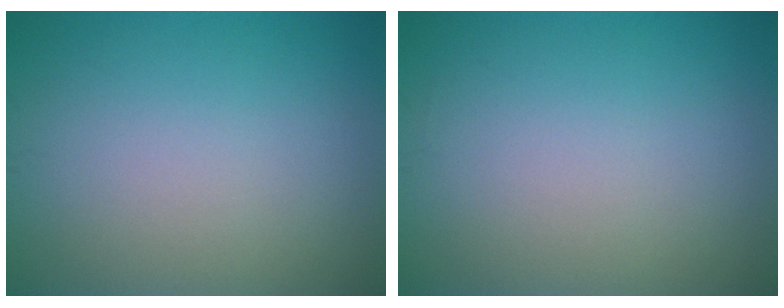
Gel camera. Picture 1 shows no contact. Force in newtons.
{"total": 0.0}